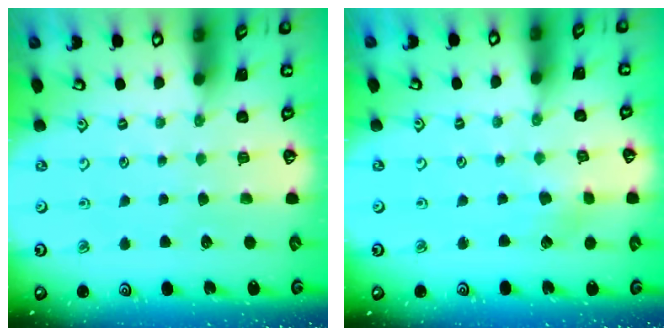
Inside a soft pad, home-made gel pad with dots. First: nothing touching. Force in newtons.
{"total": 2.1, "press": 2.1, "slide": 0.3}